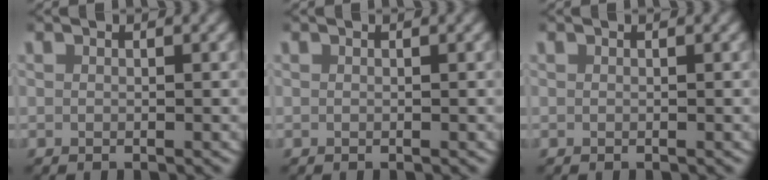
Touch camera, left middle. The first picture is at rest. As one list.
[{"total": 0.0}, {"total": 0.0}]